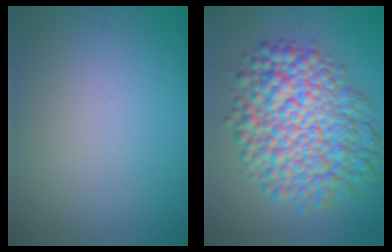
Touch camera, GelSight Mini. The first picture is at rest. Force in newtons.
{"total": 9.9, "press": 9.9, "slide": 0.2}